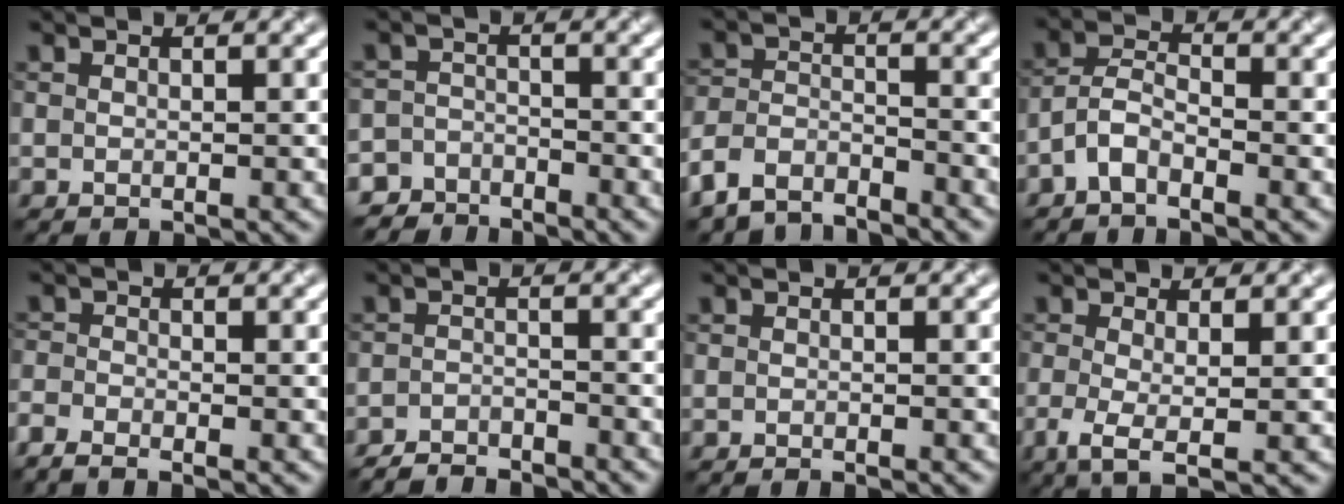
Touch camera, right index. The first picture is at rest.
{"total": 4.4, "force": [-3.9, 1.9, -0.1], "torque": [0.015, 0.001, -0.070]}
{"total": 5.5, "force": [-4.9, 2.0, 1.4], "torque": [-0.034, -0.009, -0.103]}
{"total": 2.6, "force": [-1.9, 0.9, 1.6], "torque": [-0.038, 0.013, -0.045]}
{"total": 2.6, "force": [-2.3, 0.3, 1.0], "torque": [-0.030, -0.004, -0.050]}
{"total": 3.6, "force": [-3.5, 0.5, 0.6], "torque": [-0.011, -0.001, -0.069]}
{"total": 0.6, "force": [-0.5, -0.2, 0.0], "torque": [0.000, 0.003, -0.009]}
{"total": 3.1, "force": [-0.6, 0.9, 2.9], "torque": [-0.071, -0.007, -0.014]}